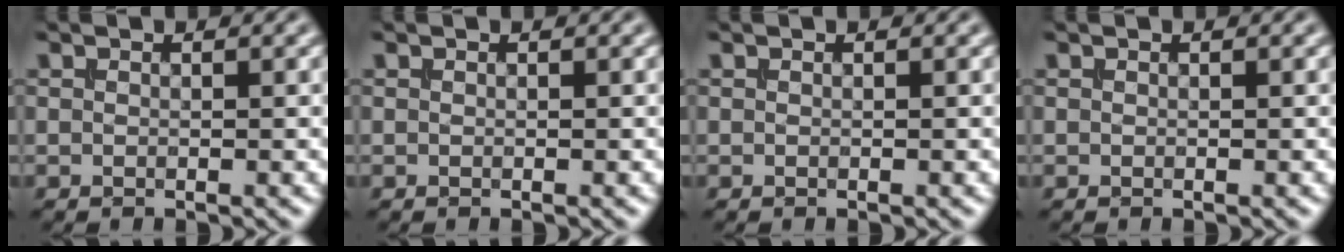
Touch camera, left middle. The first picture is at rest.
{"total": 0.0}
{"total": 0.0}
{"total": 0.0}